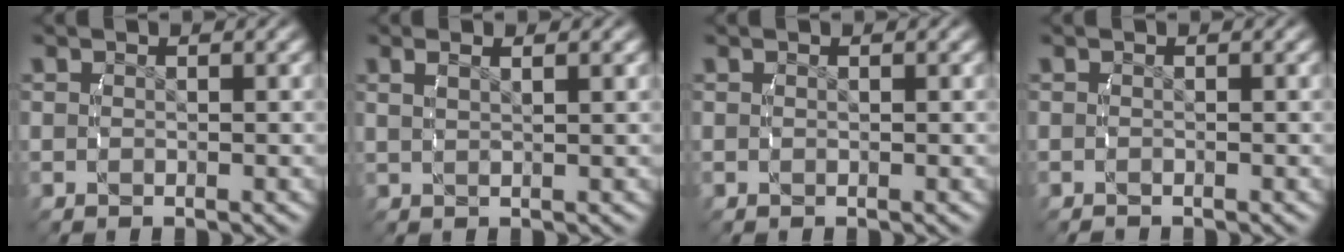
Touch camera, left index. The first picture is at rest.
{"total": 1.5, "force": [1.0, -0.4, 1.1], "torque": [-0.016, 0.003, 0.024]}
{"total": 0.0}
{"total": 0.5, "force": [-0.5, -0.2, -0.1], "torque": [-0.001, -0.005, -0.007]}